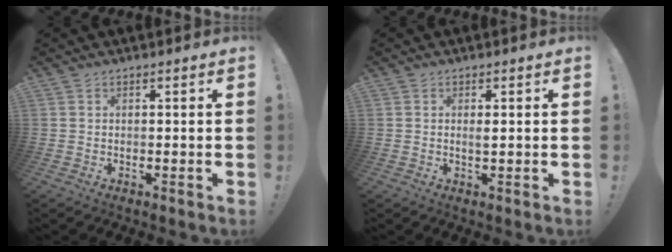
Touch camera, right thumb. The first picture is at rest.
{"total": 1.2, "force": [0.2, 0.3, 1.2], "torque": [-0.012, -0.005, 0.000]}